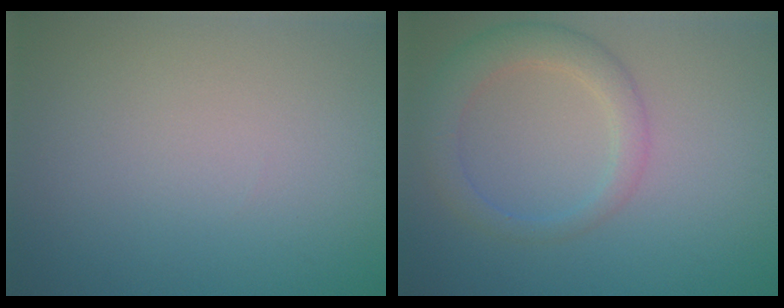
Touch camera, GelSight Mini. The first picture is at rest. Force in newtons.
{"total": 3.5, "press": 3.5, "slide": 0.3}